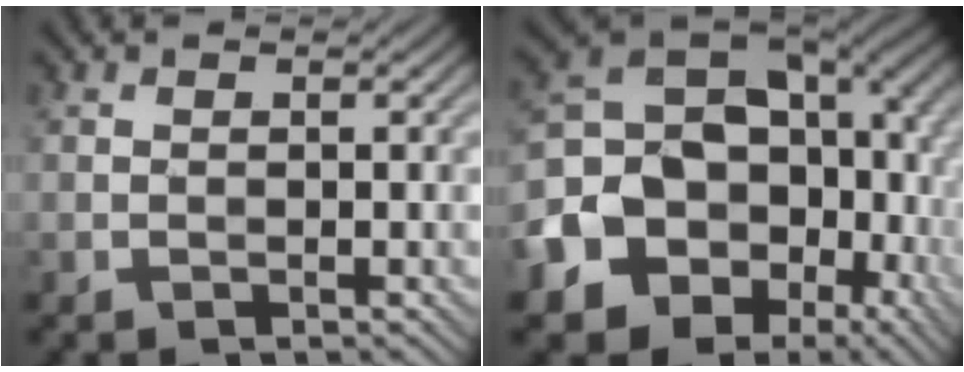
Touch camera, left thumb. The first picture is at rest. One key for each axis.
{"total": 19.6, "fx": -4.5, "fy": 15.6, "fz": 11.0, "tx": -0.226, "ty": -0.032, "tz": -0.057}